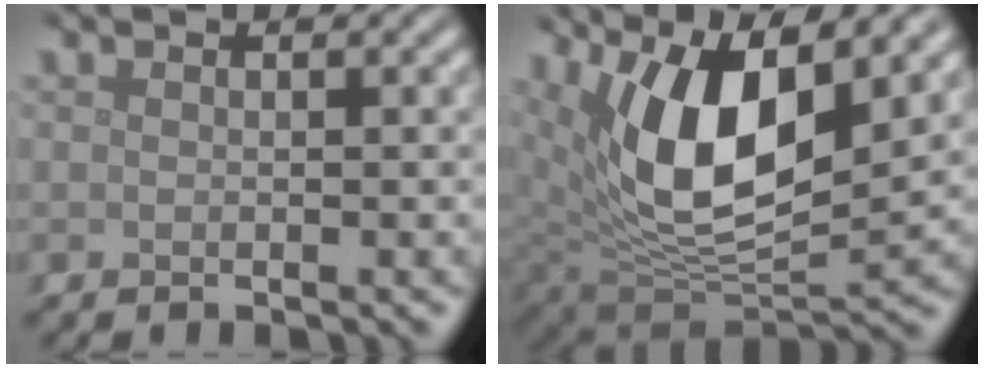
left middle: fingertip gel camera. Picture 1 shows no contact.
{"total": 10.5, "force": [3.7, 4.7, 8.7], "torque": [-0.162, -0.017, 0.069]}